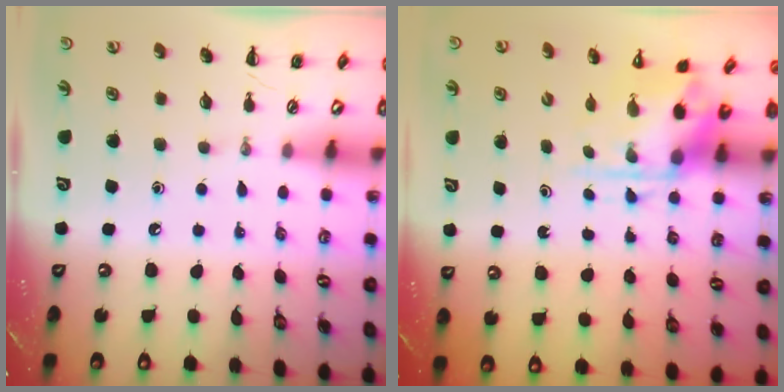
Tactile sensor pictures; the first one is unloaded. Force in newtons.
{"total": 3.8, "press": 3.7, "slide": 0.9}